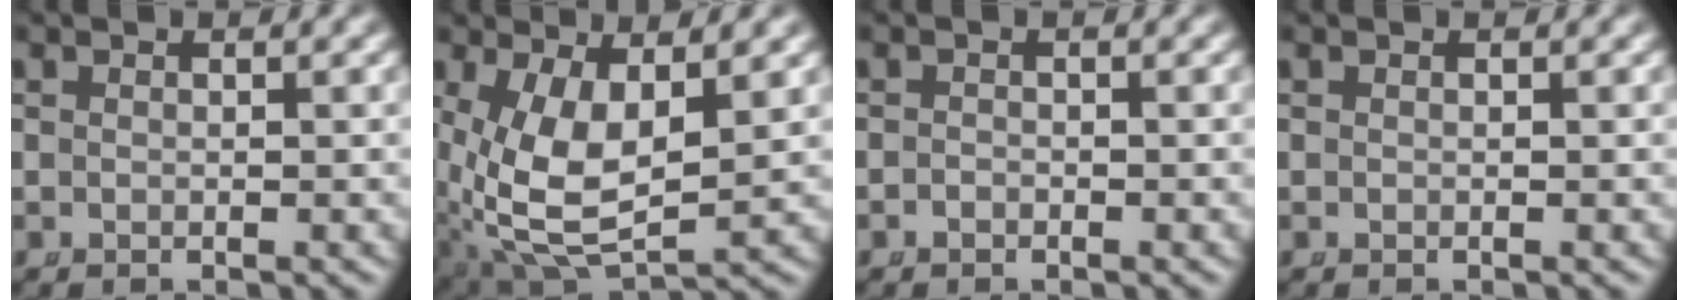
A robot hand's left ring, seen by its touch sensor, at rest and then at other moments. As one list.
[{"total": 9.7, "force": [-0.7, 6.7, 7.0], "torque": [-0.174, -0.061, 0.020]}, {"total": 0.6, "force": [-0.6, 0.2, 0.0], "torque": [-0.004, -0.010, -0.006]}, {"total": 0.0}]